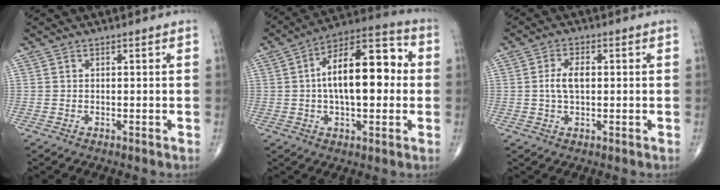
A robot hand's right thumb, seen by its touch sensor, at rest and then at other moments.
{"total": 17.8, "force": [1.2, 8.4, 15.6], "torque": [-0.232, 0.032, 0.009]}
{"total": 4.5, "force": [0.3, 2.3, 3.8], "torque": [-0.078, 0.005, 0.002]}